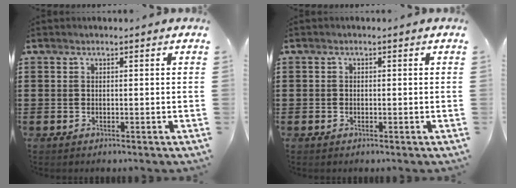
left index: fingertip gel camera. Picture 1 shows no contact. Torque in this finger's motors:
{"motor_torque": [-0.10, 0.01, -0.03, -0.01]}